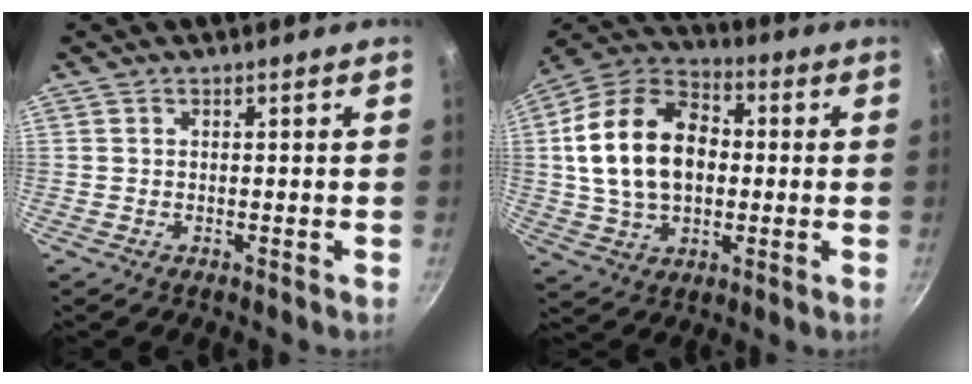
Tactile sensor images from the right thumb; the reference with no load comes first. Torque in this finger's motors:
{"motor_torque": [-0.04, 0.77, 0.76, -0.15, 0.35]}